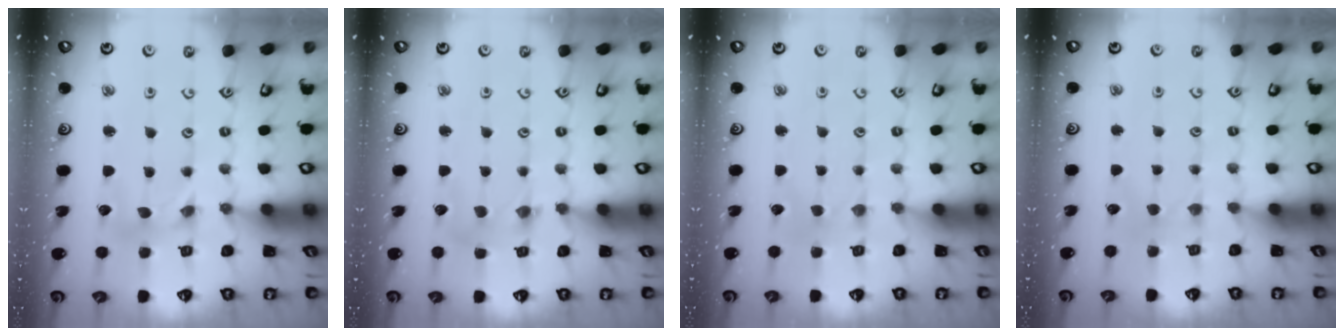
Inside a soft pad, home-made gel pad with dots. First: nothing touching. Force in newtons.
{"total": 1.7, "press": 1.6, "slide": 0.3}
{"total": 0.0}
{"total": 2.4, "press": 2.4, "slide": 0.4}